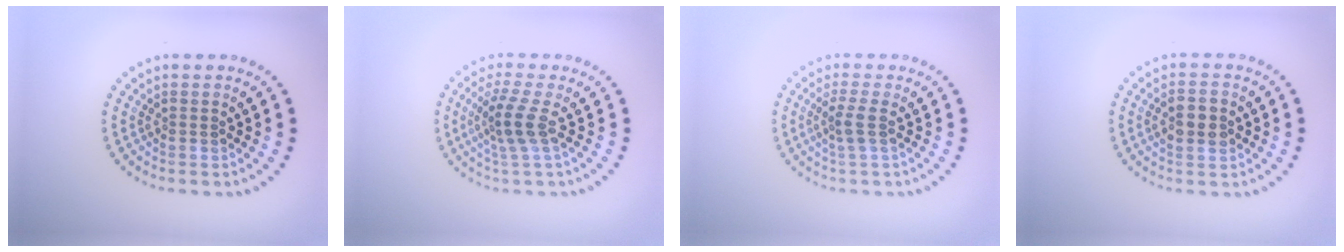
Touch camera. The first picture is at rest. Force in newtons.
{"total": 3.0, "press": 2.3, "slide": 1.8}
{"total": 1.8, "press": 1.4, "slide": 1.1}
{"total": 2.9, "press": 2.9, "slide": 0.1}